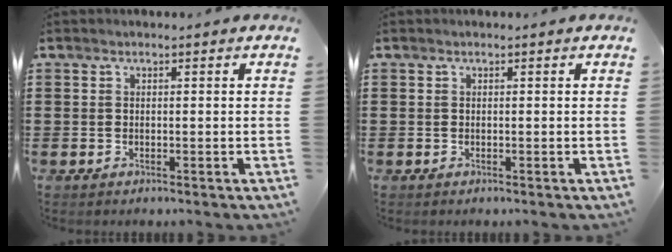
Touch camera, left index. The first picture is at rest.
{"total": 0.0}